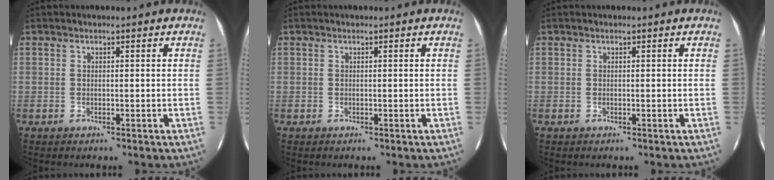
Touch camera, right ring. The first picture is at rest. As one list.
[{"total": 0.0}, {"total": 0.0}]